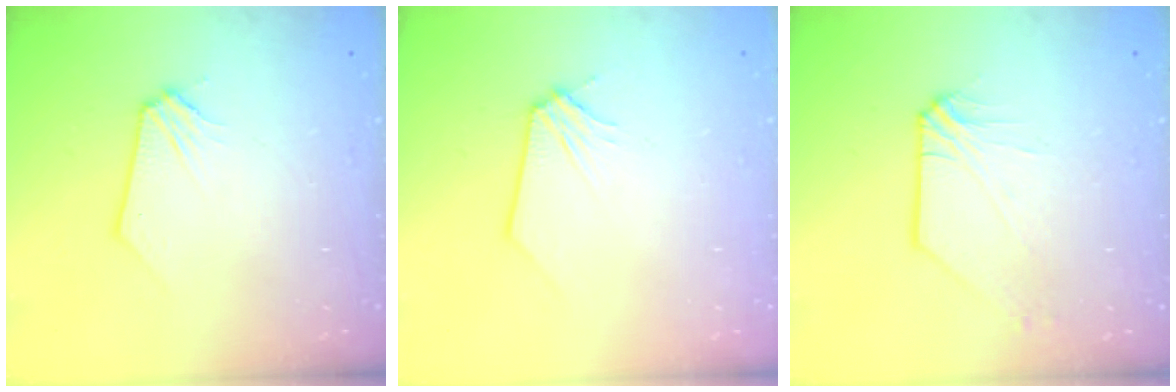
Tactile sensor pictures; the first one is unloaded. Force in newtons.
{"total": 0.0}
{"total": 1.7, "press": 1.6, "slide": 0.3}